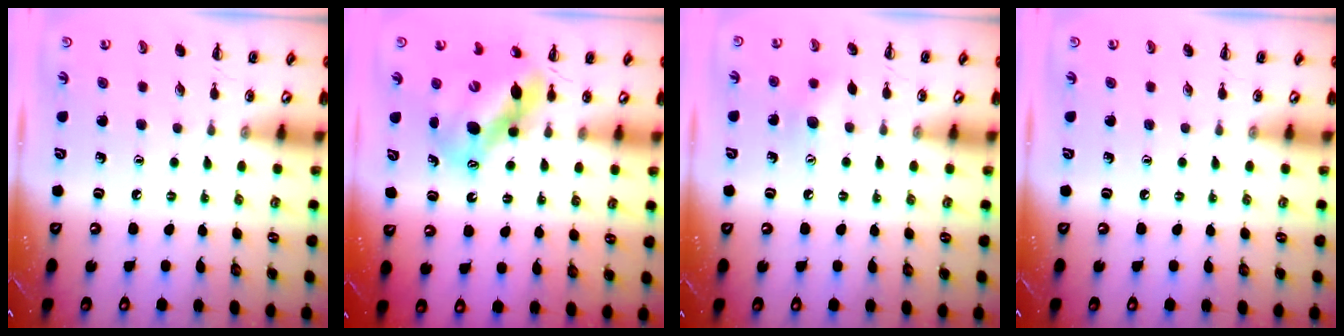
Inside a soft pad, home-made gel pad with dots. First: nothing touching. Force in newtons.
{"total": 11.1, "press": 10.8, "slide": 2.7}
{"total": 8.9, "press": 8.8, "slide": 1.5}
{"total": 0.0}